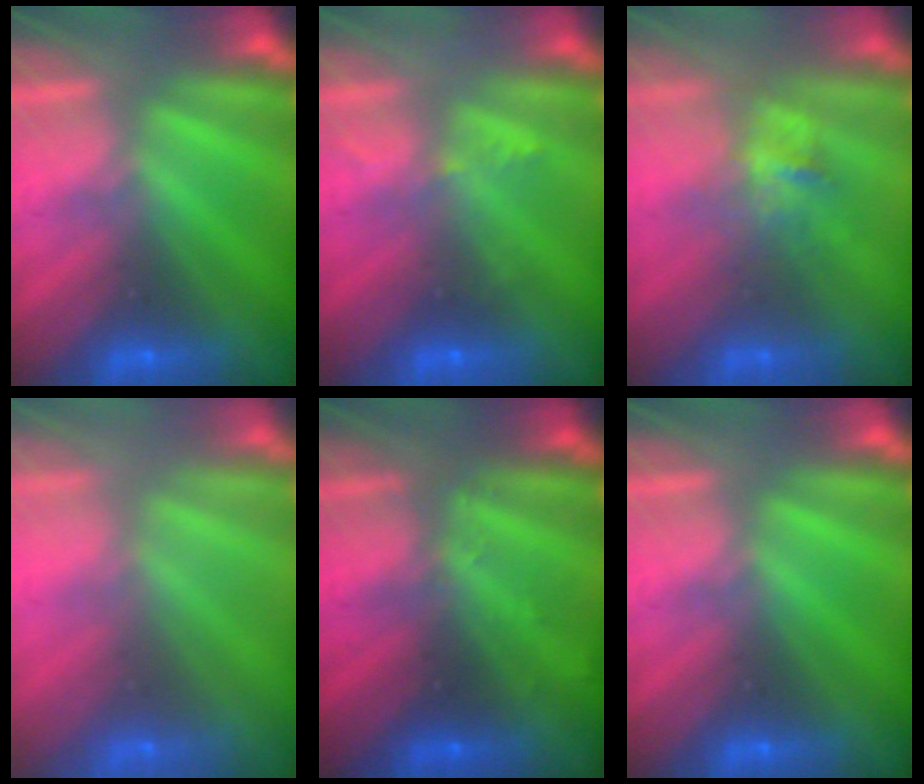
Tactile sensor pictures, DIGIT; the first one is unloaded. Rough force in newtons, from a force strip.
{"total": 2.3}
{"total": 2.8}
{"total": 10.8}
{"total": 2.4}
{"total": 0.0}